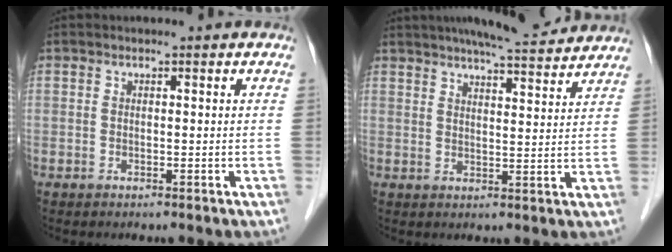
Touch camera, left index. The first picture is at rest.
{"total": 11.8, "force": [10.6, 1.2, 4.9], "torque": [-0.074, 0.012, 0.138]}